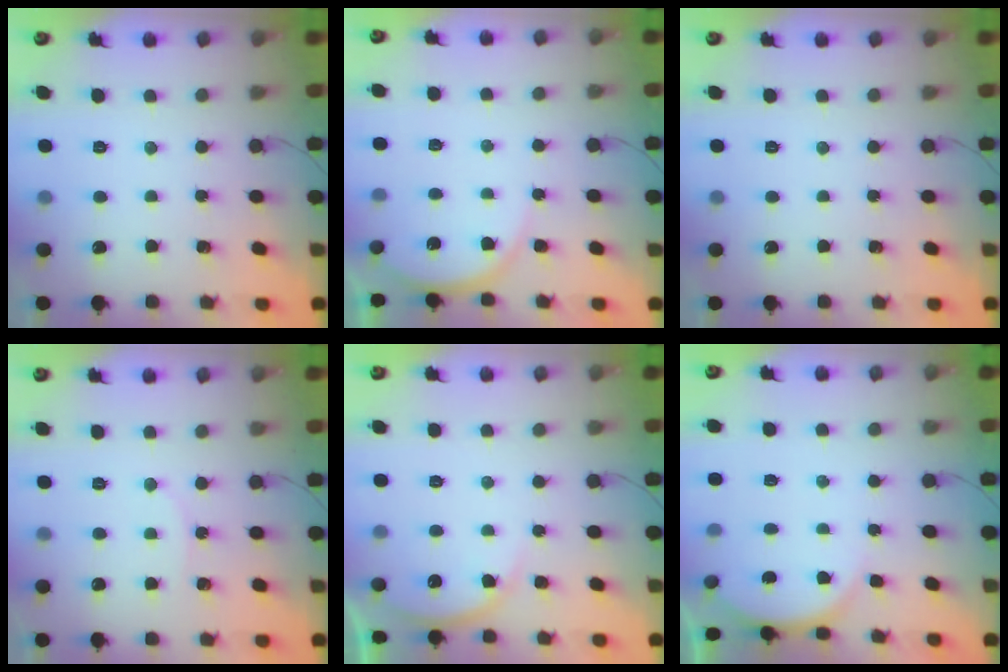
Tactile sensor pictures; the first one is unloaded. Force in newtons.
{"total": 6.6, "press": 6.6, "slide": 0.7}
{"total": 0.0}
{"total": 4.7, "press": 4.6, "slide": 0.6}
{"total": 7.7, "press": 7.7, "slide": 0.4}
{"total": 4.5, "press": 4.4, "slide": 0.6}